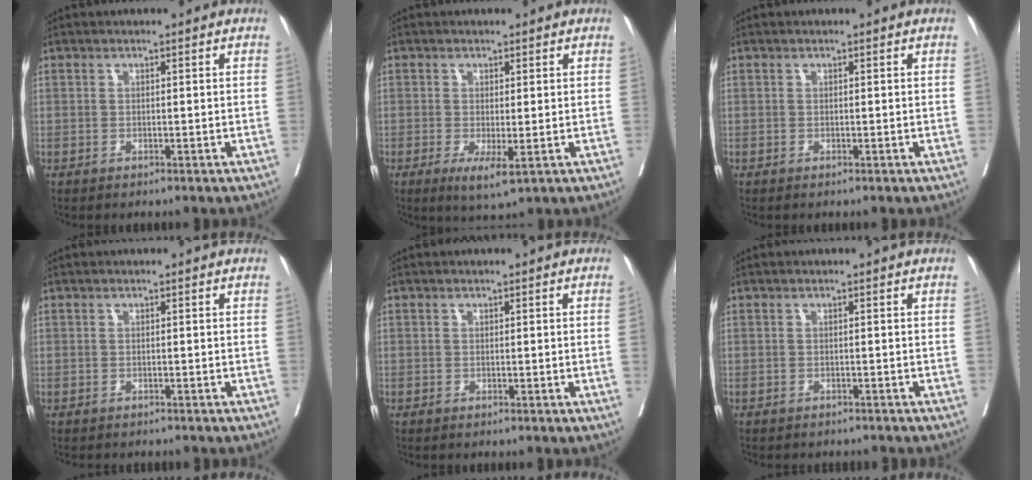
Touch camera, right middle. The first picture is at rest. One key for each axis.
{"total": 4.0, "fx": -1.3, "fy": 1.0, "fz": 3.7, "tx": -0.059, "ty": -0.011, "tz": -0.014}
{"total": 0.0}
{"total": 2.5, "fx": -2.2, "fy": 1.0, "fz": 0.6, "tx": -0.010, "ty": -0.004, "tz": -0.029}
{"total": 0.7, "fx": -0.1, "fy": -0.3, "fz": 0.6, "tx": 0.000, "ty": 0.003, "tz": -0.002}
{"total": 4.3, "fx": -4.0, "fy": 1.2, "fz": 1.1, "tx": -0.013, "ty": -0.002, "tz": -0.050}